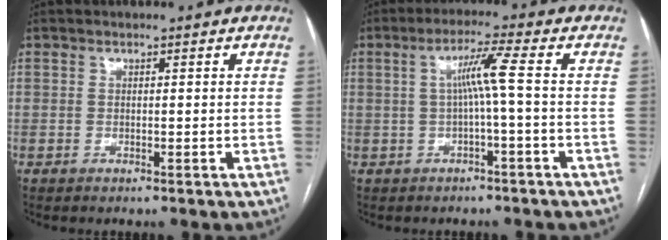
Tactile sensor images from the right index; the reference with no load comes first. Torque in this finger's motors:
{"motor_torque": [0.39, 0.36, 0.14, 0.08]}